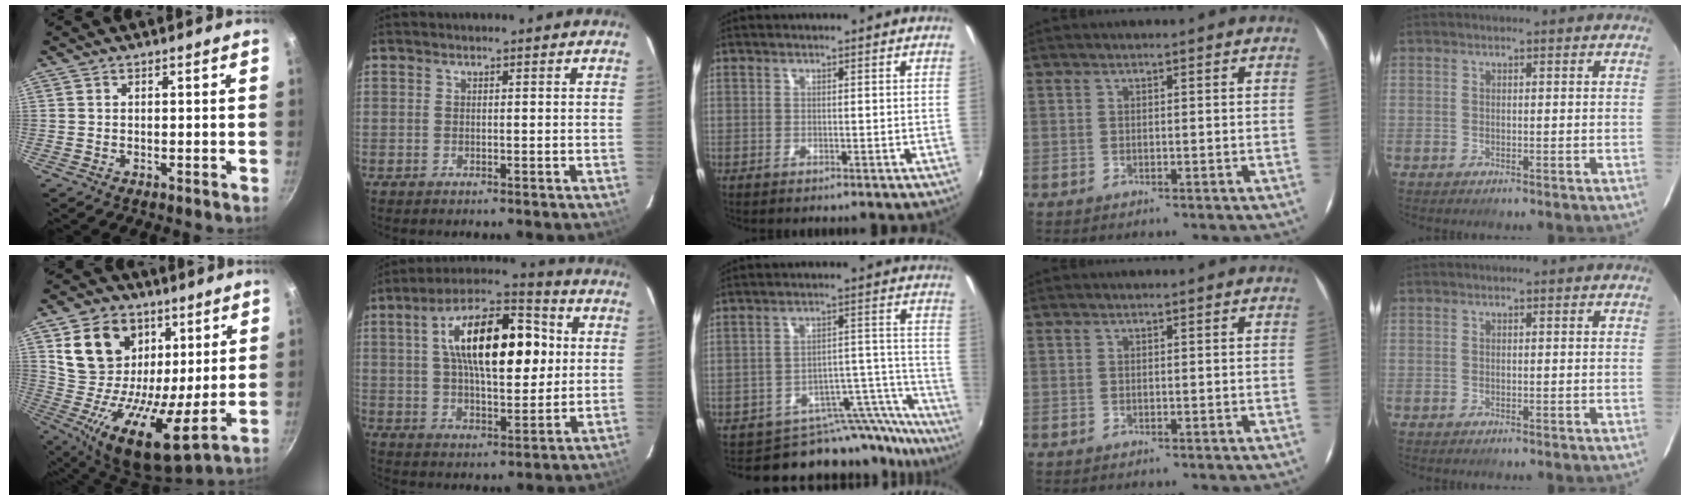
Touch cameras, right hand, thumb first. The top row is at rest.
{"thumb": {"total": 19.9, "force": [7.8, 13.9, 11.9], "torque": [-0.203, -0.038, 0.134]}, "index": {"total": 20.1, "force": [4.2, 8.7, 17.6], "torque": [-0.293, 0.035, 0.063]}, "middle": {"total": 19.1, "force": [-18.1, 5.5, 2.7], "torque": [-0.021, 0.047, -0.253]}}